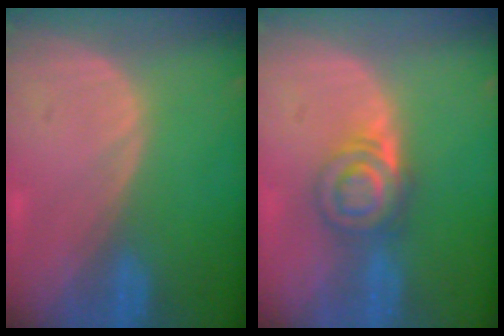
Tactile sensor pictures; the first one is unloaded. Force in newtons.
{"total": 6.2, "press": 5.5, "slide": 2.8}